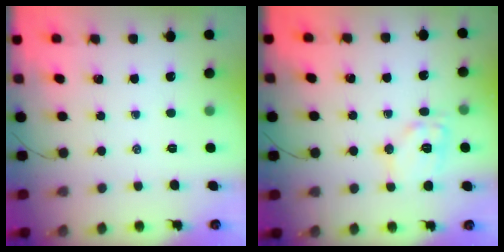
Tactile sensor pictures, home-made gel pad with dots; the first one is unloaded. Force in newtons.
{"total": 10.2, "press": 10.2, "slide": 0.7}